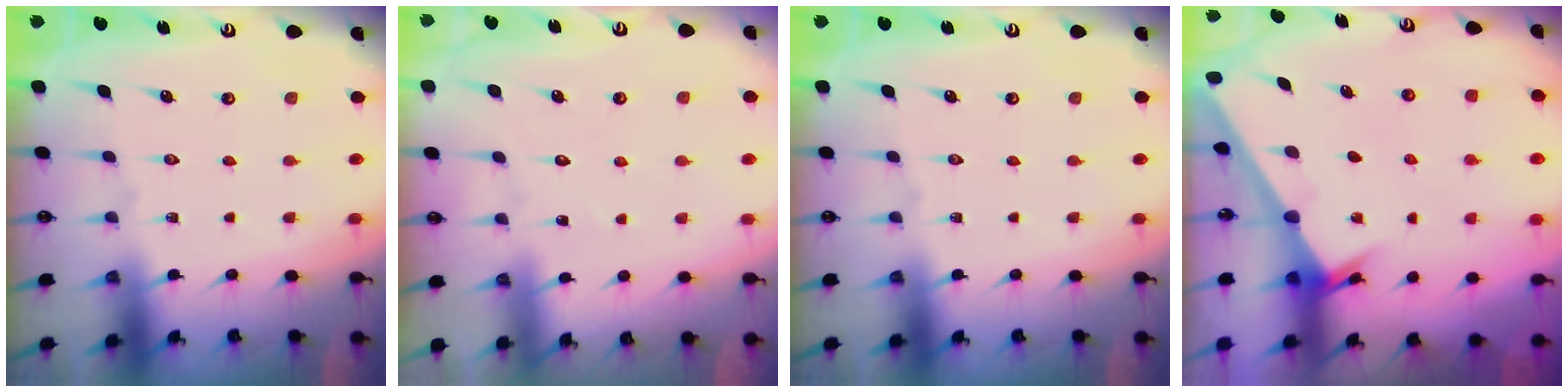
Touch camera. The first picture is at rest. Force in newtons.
{"total": 4.8, "press": 4.8, "slide": 0.5}
{"total": 0.0}
{"total": 2.3, "press": 2.3, "slide": 0.3}